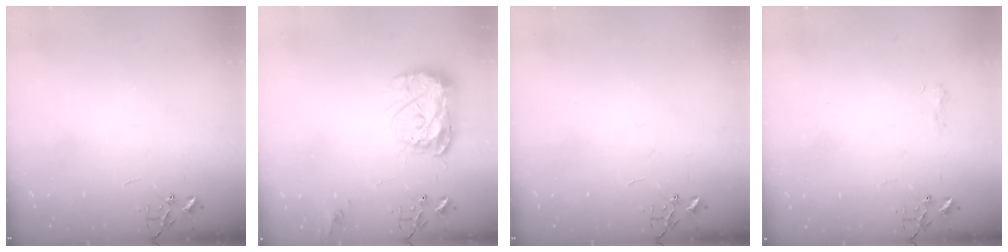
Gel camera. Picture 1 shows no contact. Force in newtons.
{"total": 13.0, "press": 13.0, "slide": 1.2}
{"total": 0.0}
{"total": 5.8, "press": 5.8, "slide": 0.7}